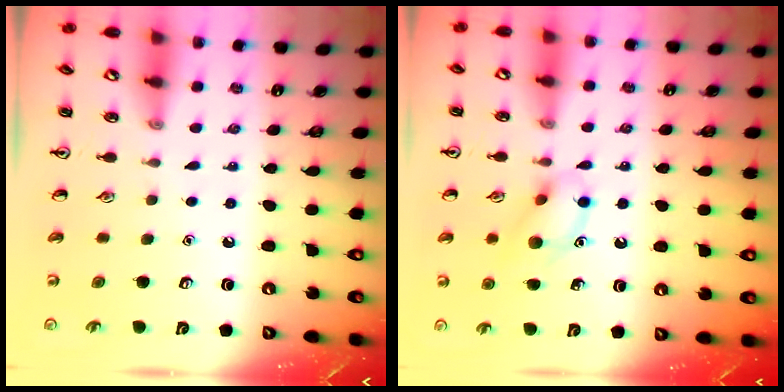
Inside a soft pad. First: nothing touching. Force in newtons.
{"total": 11.8, "press": 11.7, "slide": 0.8}